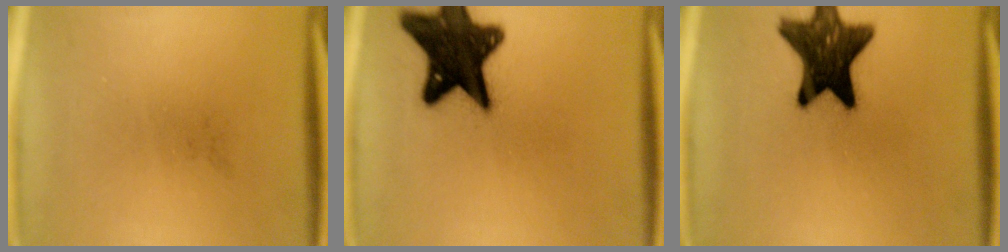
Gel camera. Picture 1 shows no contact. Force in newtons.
{"total": 19.0}
{"total": 16.4}